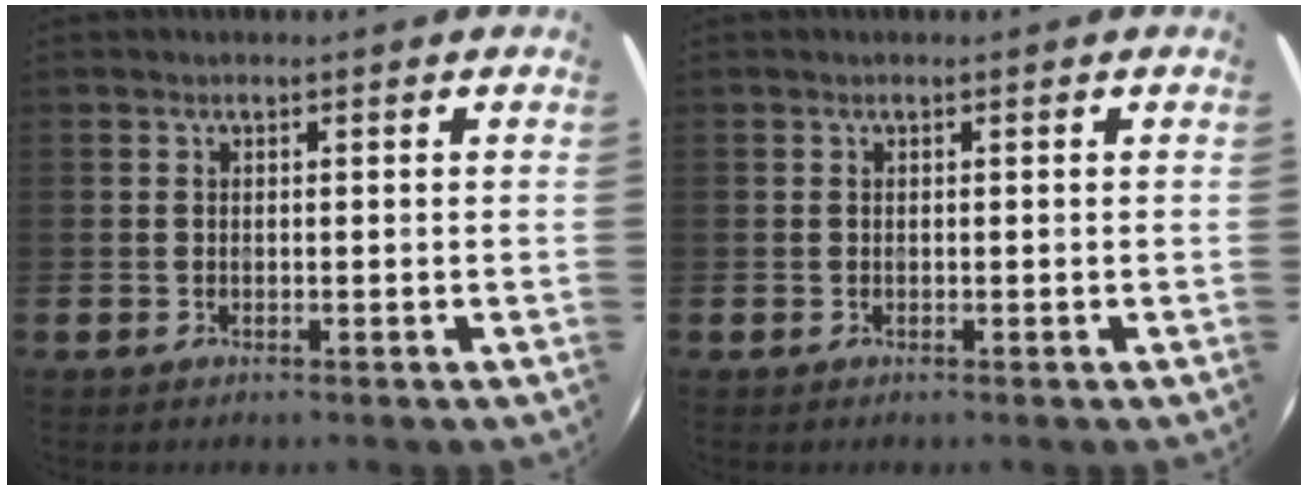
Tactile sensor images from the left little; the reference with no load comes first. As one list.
[{"total": 0.0}]